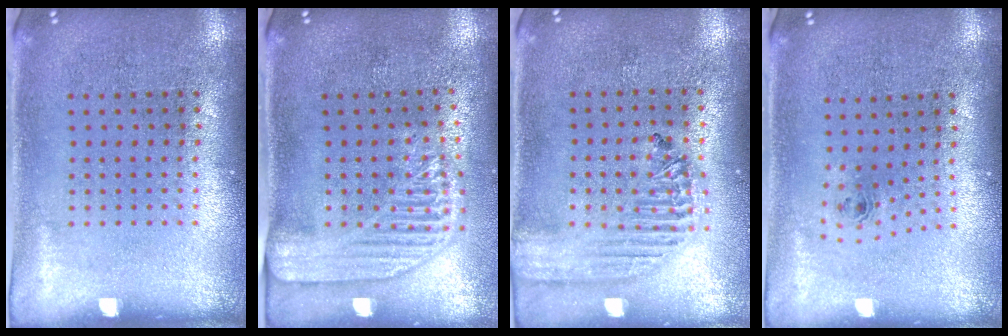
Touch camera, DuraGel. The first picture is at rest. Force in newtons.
{"total": 2.2, "press": 1.9, "slide": 1.2}
{"total": 1.8, "press": 1.7, "slide": 0.7}
{"total": 0.8, "press": 0.4, "slide": 0.7}